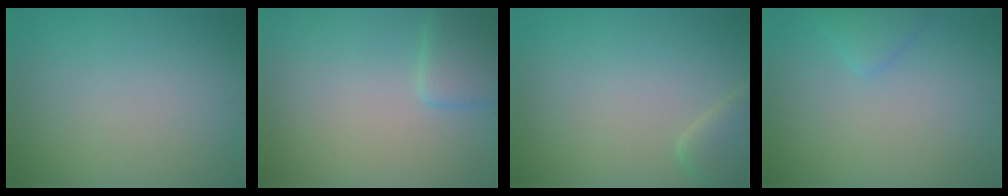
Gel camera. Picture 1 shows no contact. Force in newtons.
{"total": 2.4, "press": 2.4, "slide": 0.2}
{"total": 2.2, "press": 2.2, "slide": 0.1}
{"total": 1.5, "press": 1.5, "slide": 0.1}